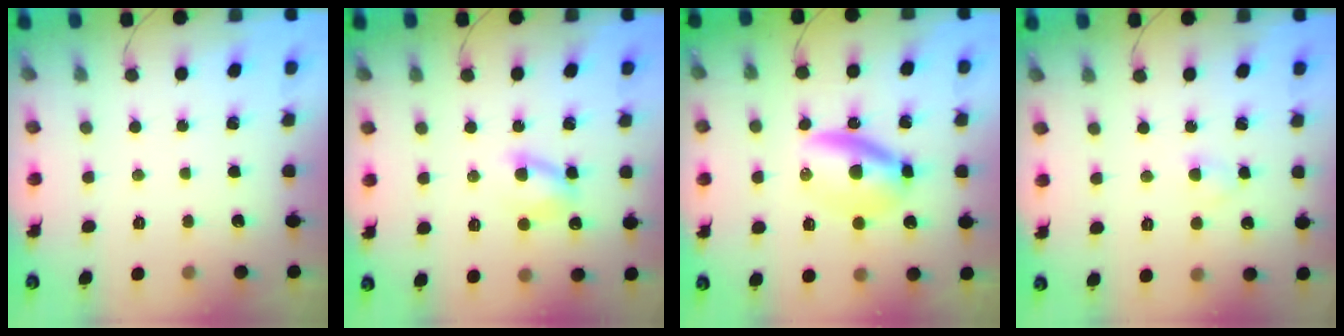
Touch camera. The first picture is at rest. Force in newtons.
{"total": 6.4, "press": 6.3, "slide": 0.9}
{"total": 7.0, "press": 6.8, "slide": 1.6}
{"total": 2.4, "press": 2.3, "slide": 0.9}